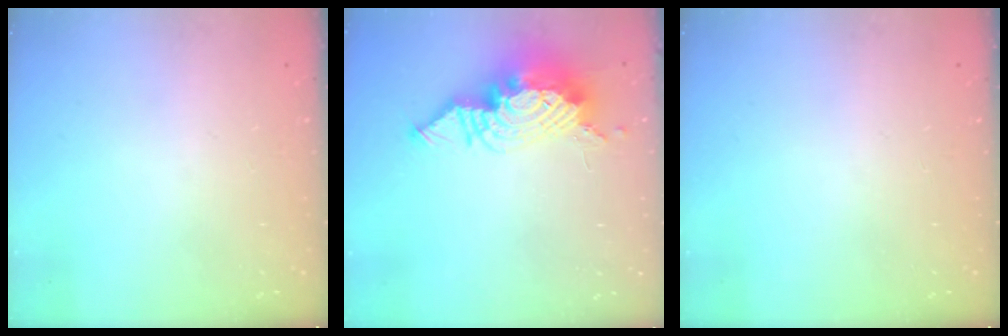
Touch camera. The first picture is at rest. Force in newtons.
{"total": 21.4, "press": 18.4, "slide": 10.8}
{"total": 0.0}